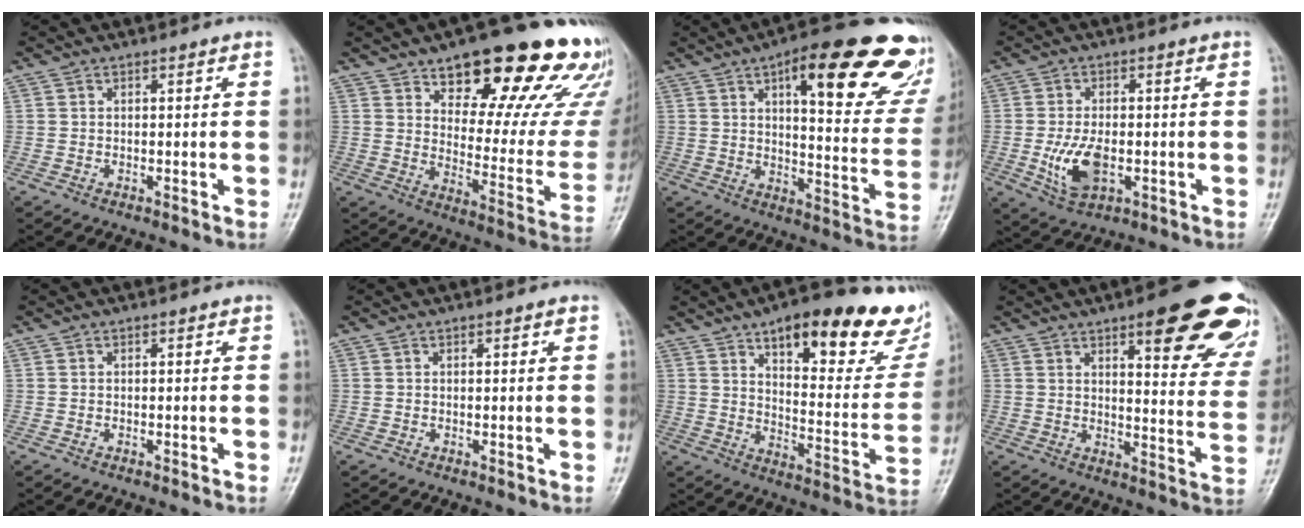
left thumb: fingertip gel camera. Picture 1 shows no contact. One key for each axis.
{"total": 27.5, "fx": 17.8, "fy": 10.3, "fz": 18.2, "tx": -0.194, "ty": -0.081, "tz": 0.241}
{"total": 26.0, "fx": 14.5, "fy": 7.9, "fz": 20.0, "tx": -0.221, "ty": -0.049, "tz": 0.189}
{"total": 7.9, "fx": -1.7, "fy": 4.4, "fz": 6.3, "tx": -0.119, "ty": -0.003, "tz": -0.024}
{"total": 0.0}
{"total": 0.7, "fx": 0.4, "fy": 0.2, "fz": 0.6, "tx": -0.008, "ty": 0.000, "tz": 0.004}
{"total": 27.1, "fx": 15.8, "fy": 9.3, "fz": 20.0, "tx": -0.225, "ty": -0.053, "tz": 0.220}
{"total": 21.4, "fx": 12.6, "fy": 5.9, "fz": 16.2, "tx": -0.163, "ty": -0.050, "tz": 0.154}